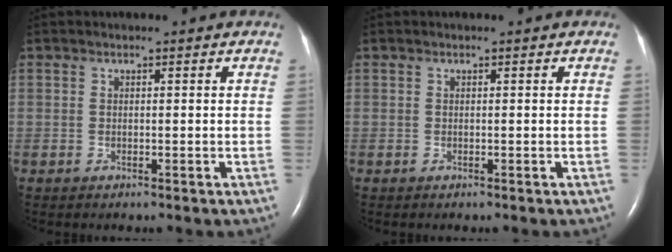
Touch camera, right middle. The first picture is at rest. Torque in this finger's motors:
{"motor_torque": [-0.01, 0.04, 0.00, 0.00]}